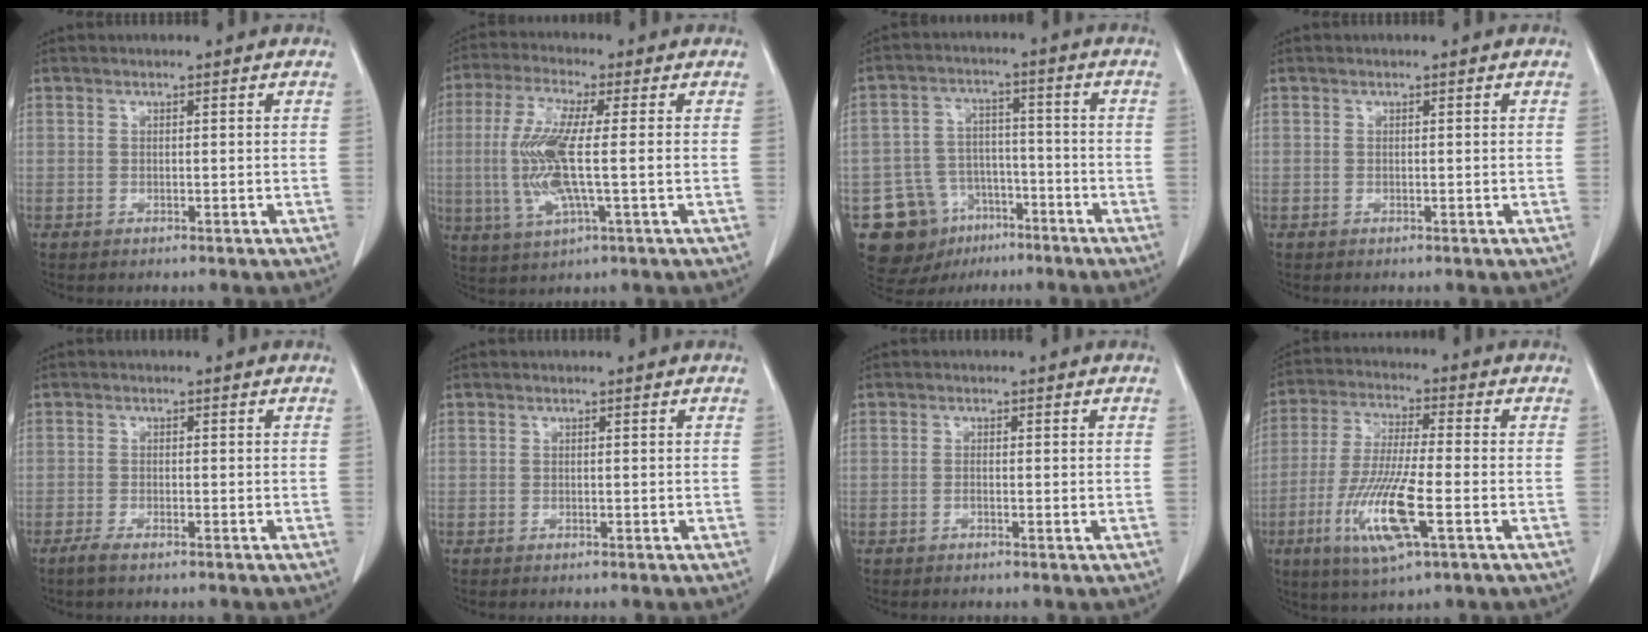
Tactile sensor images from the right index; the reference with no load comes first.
{"total": 10.9, "force": [-0.4, 1.7, 10.7], "torque": [-0.235, -0.002, -0.010]}
{"total": 11.4, "force": [-6.3, 8.9, 3.4], "torque": [-0.063, 0.031, -0.093]}
{"total": 0.0}
{"total": 2.2, "force": [-1.5, 0.4, 1.5], "torque": [-0.033, -0.004, -0.028]}
{"total": 0.0}
{"total": 0.9, "force": [-0.2, 0.2, 0.9], "torque": [-0.014, 0.001, -0.002]}
{"total": 12.6, "force": [-4.3, 1.3, 11.8], "torque": [-0.241, -0.023, -0.081]}